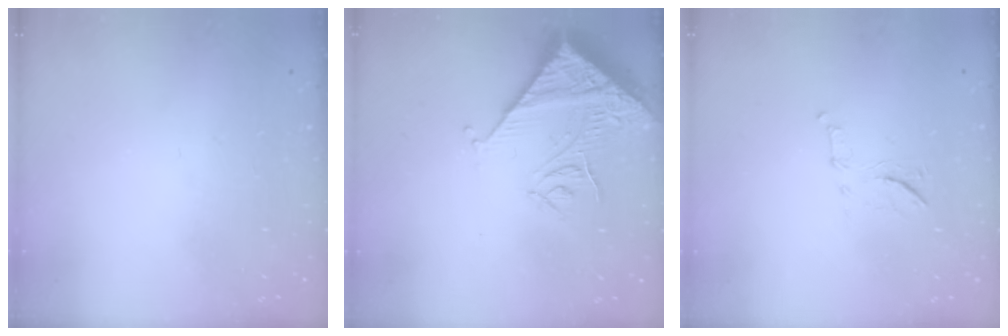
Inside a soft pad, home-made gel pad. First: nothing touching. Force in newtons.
{"total": 13.2, "press": 13.1, "slide": 1.7}
{"total": 7.2, "press": 7.0, "slide": 1.5}